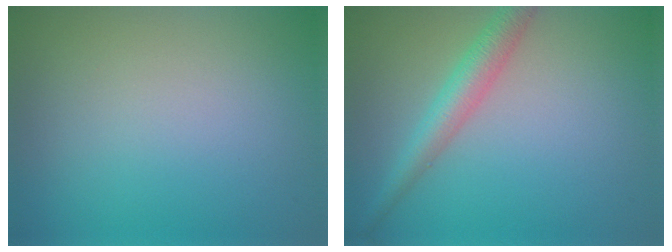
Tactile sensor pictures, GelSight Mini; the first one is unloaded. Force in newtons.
{"total": 3.4, "press": 3.4, "slide": 0.1}